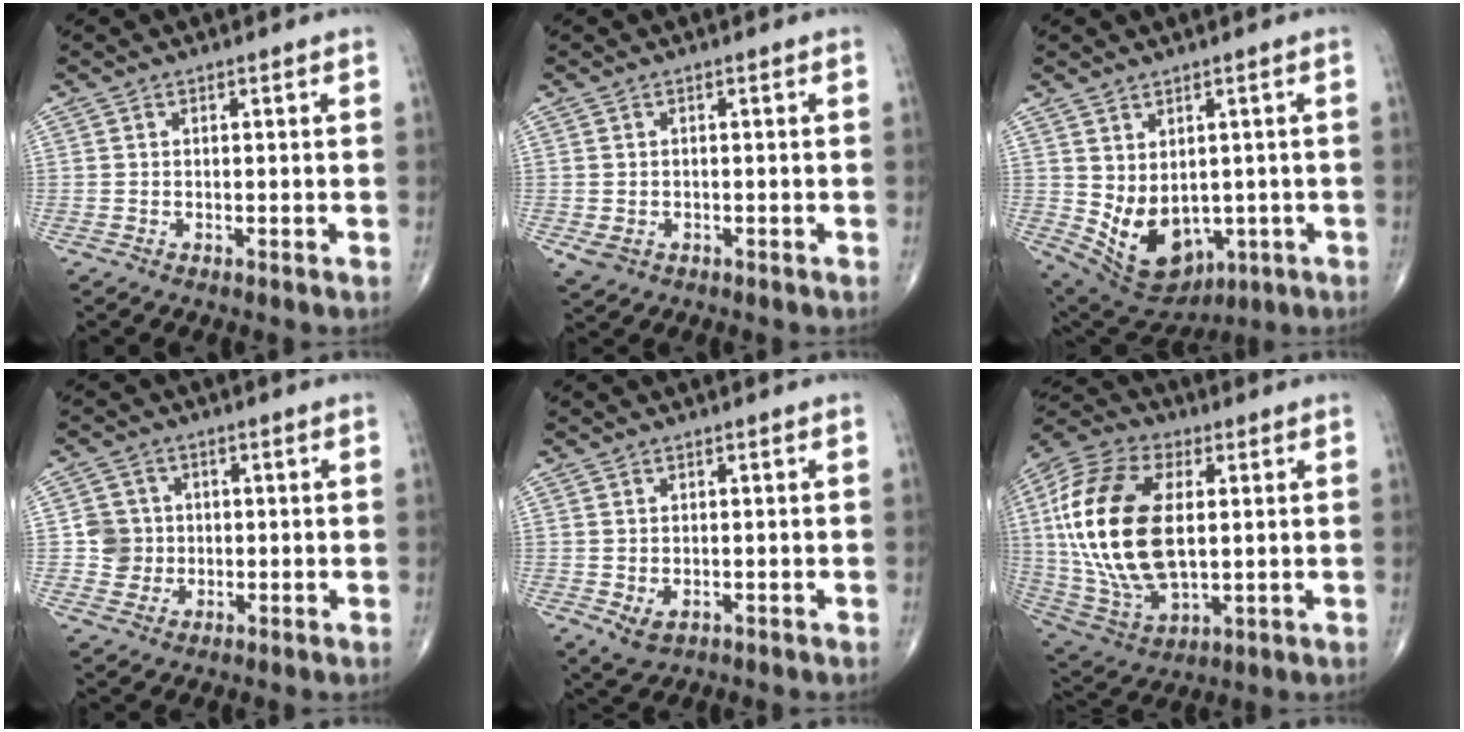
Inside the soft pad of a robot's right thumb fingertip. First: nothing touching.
{"total": 2.5, "force": [-0.8, 2.0, 1.3], "torque": [-0.023, -0.002, -0.004]}
{"total": 12.1, "force": [-1.4, 8.6, 8.4], "torque": [-0.118, -0.003, 0.013]}
{"total": 4.8, "force": [-0.1, 4.8, 0.7], "torque": [0.019, 0.008, -0.005]}
{"total": 3.0, "force": [-0.7, 2.0, 2.1], "torque": [-0.032, -0.006, -0.002]}
{"total": 24.6, "force": [2.7, 13.4, 20.4], "torque": [-0.421, -0.011, 0.048]}